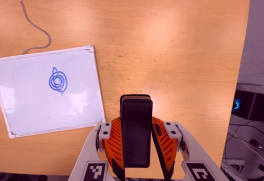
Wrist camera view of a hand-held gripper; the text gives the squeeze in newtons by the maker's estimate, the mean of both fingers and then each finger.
{"total": 5.6, "left": 4.5, "right": 6.7}